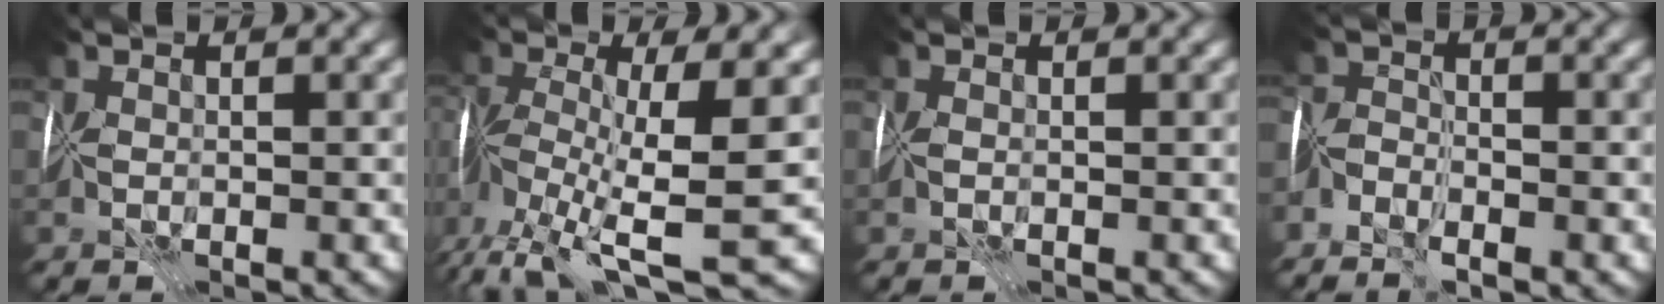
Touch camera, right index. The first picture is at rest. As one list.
[{"total": 9.9, "force": [-2.5, 3.3, 9.0], "torque": [-0.172, -0.025, -0.047]}, {"total": 0.0}, {"total": 3.7, "force": [-3.0, 1.7, 1.3], "torque": [-0.009, -0.009, -0.058]}]